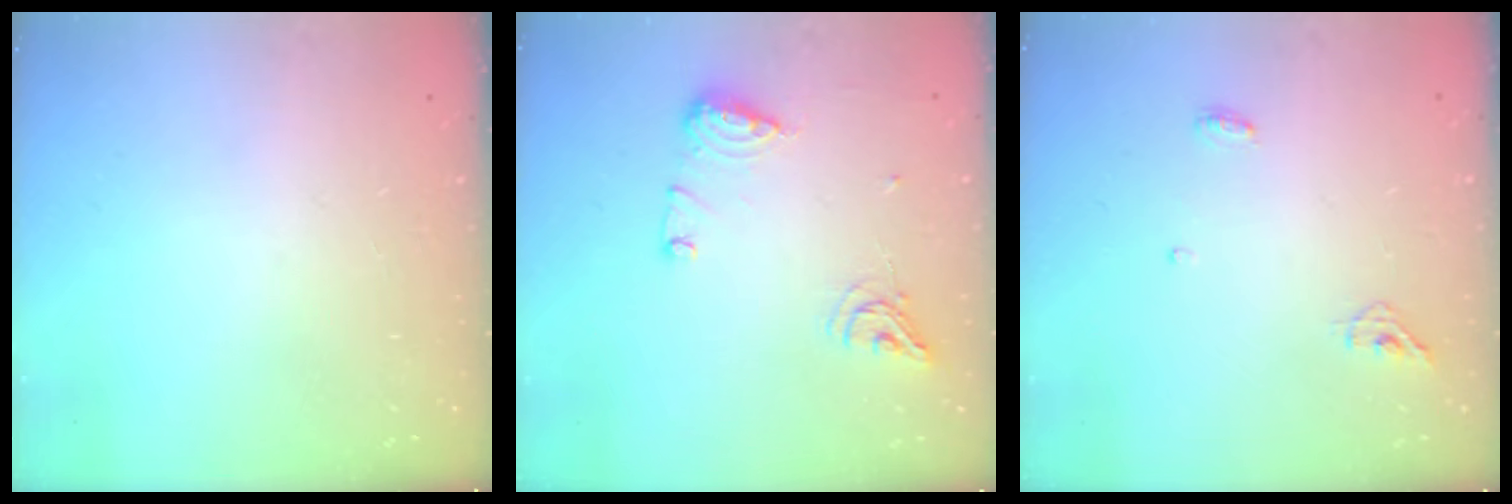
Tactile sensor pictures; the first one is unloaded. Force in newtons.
{"total": 11.5, "press": 11.4, "slide": 1.1}
{"total": 4.6, "press": 4.5, "slide": 1.0}